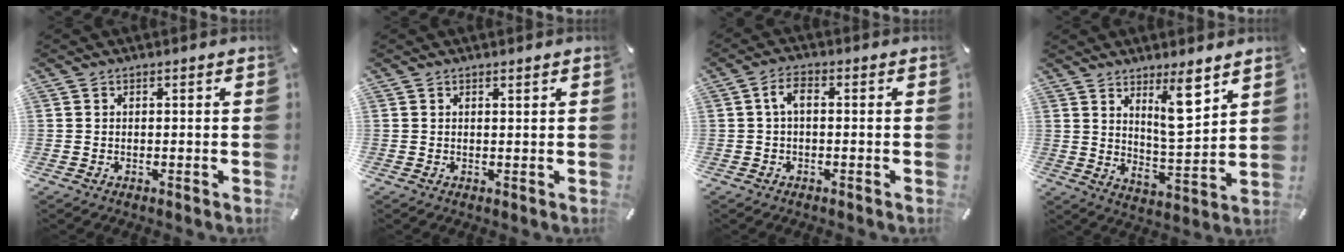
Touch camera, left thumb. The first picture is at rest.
{"total": 0.6, "force": [0.5, 0.0, 0.3], "torque": [-0.006, -0.003, 0.011]}
{"total": 3.8, "force": [-0.2, 1.7, 3.4], "torque": [-0.070, 0.010, -0.007]}
{"total": 11.6, "force": [6.3, 3.8, 9.1], "torque": [-0.129, -0.038, 0.105]}